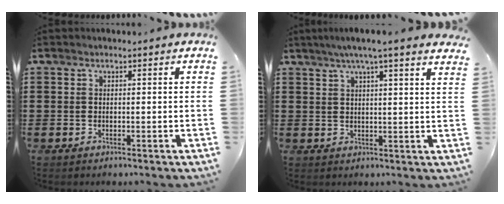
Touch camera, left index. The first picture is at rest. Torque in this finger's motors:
{"motor_torque": [2.14, 0.00, -0.10, -0.15]}